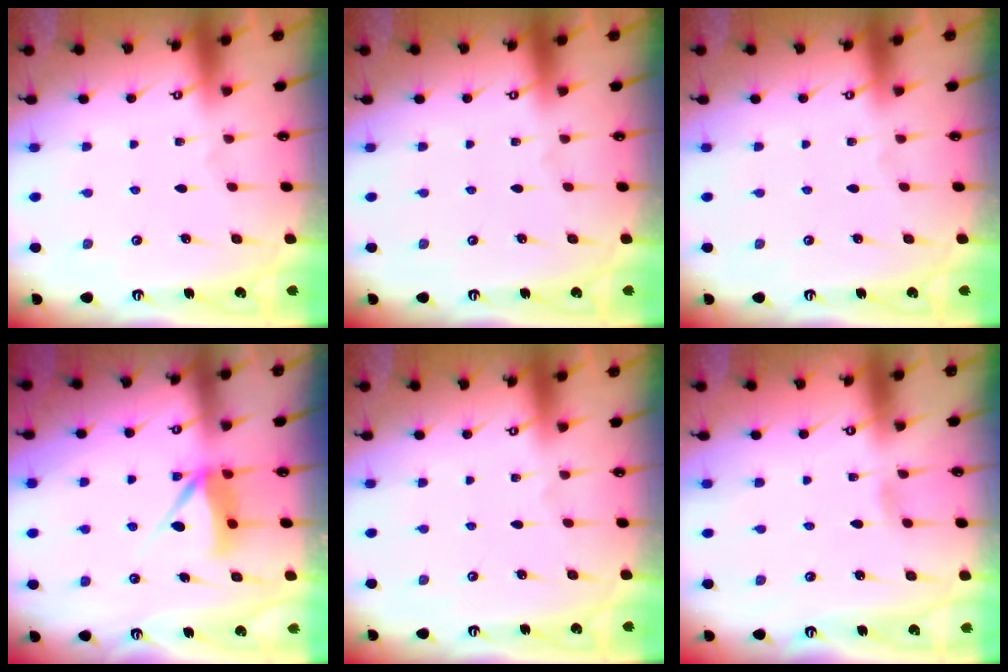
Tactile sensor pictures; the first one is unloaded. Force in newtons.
{"total": 0.0}
{"total": 0.0}
{"total": 7.1, "press": 7.0, "slide": 0.8}
{"total": 0.0}
{"total": 2.6, "press": 2.6, "slide": 0.3}